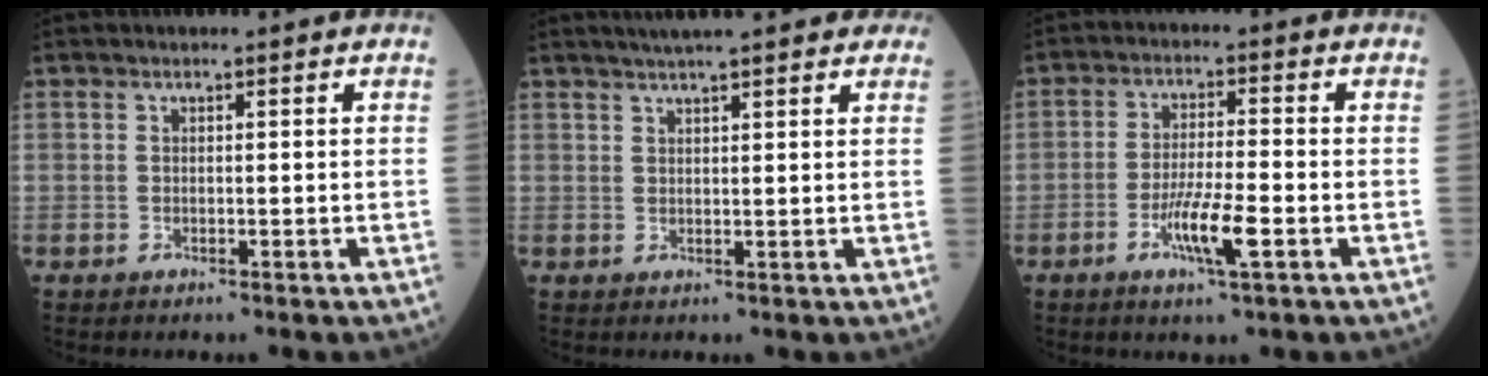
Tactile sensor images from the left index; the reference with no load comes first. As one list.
[{"total": 11.7, "force": [9.7, 1.9, 6.2], "torque": [-0.082, 0.033, 0.120]}, {"total": 6.7, "force": [-2.8, 0.4, 6.0], "torque": [-0.119, -0.008, -0.052]}]